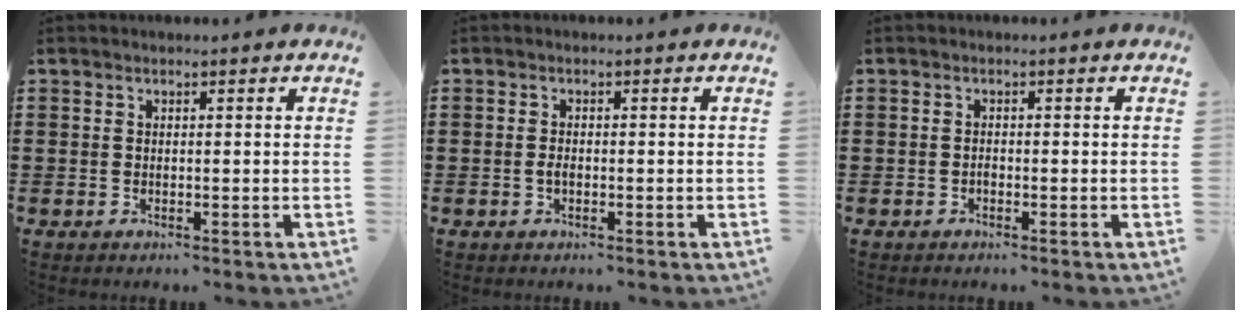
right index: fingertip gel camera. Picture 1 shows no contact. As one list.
[{"total": 1.3, "force": [-0.4, 0.3, 1.2], "torque": [-0.024, -0.005, -0.005]}, {"total": 0.7, "force": [-0.4, 0.5, 0.4], "torque": [-0.008, -0.001, -0.008]}]